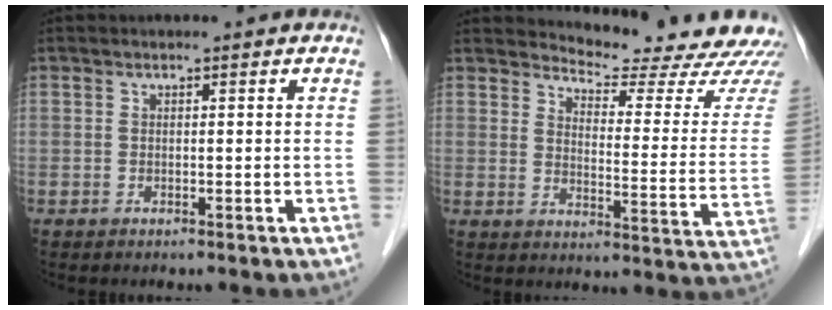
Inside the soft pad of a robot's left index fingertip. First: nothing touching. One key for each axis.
{"total": 17.3, "fx": 16.8, "fy": 1.0, "fz": 4.0, "tx": -0.047, "ty": -0.103, "tz": 0.189}